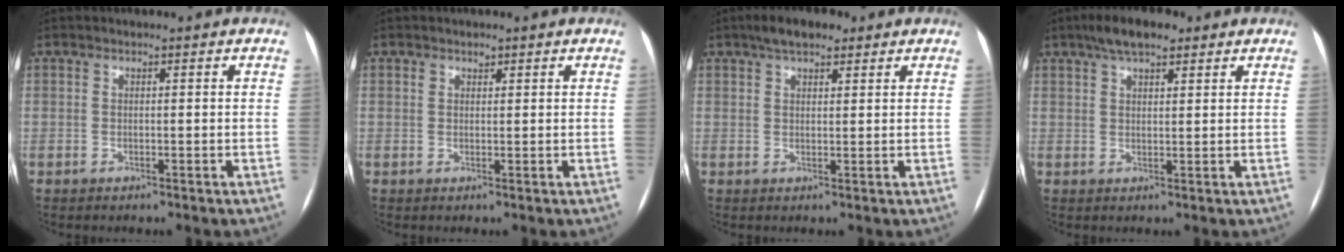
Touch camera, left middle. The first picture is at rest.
{"total": 1.0, "force": [0.7, 0.6, 0.4], "torque": [-0.006, -0.001, 0.011]}
{"total": 5.3, "force": [3.6, 2.1, 3.2], "torque": [-0.058, 0.020, 0.058]}
{"total": 6.3, "force": [4.3, 2.1, 4.1], "torque": [-0.074, 0.021, 0.071]}